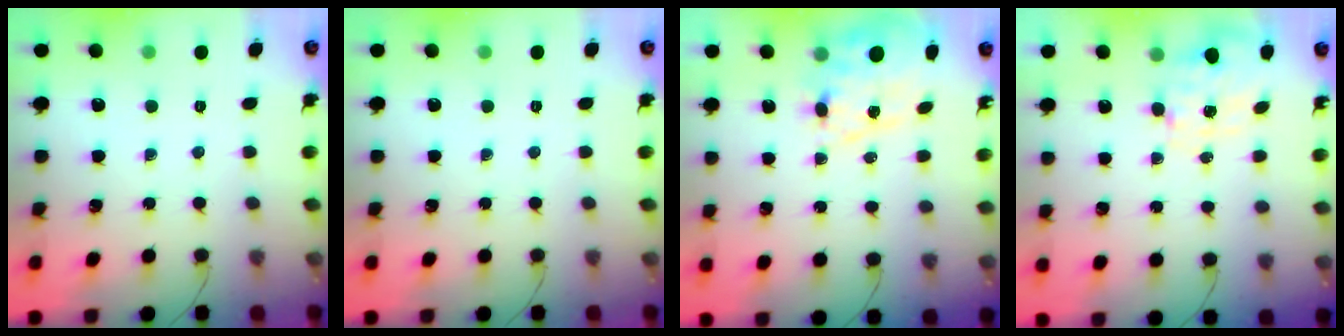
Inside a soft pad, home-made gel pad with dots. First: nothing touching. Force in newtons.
{"total": 0.0}
{"total": 16.5, "press": 16.2, "slide": 3.3}
{"total": 2.7, "press": 2.6, "slide": 0.8}